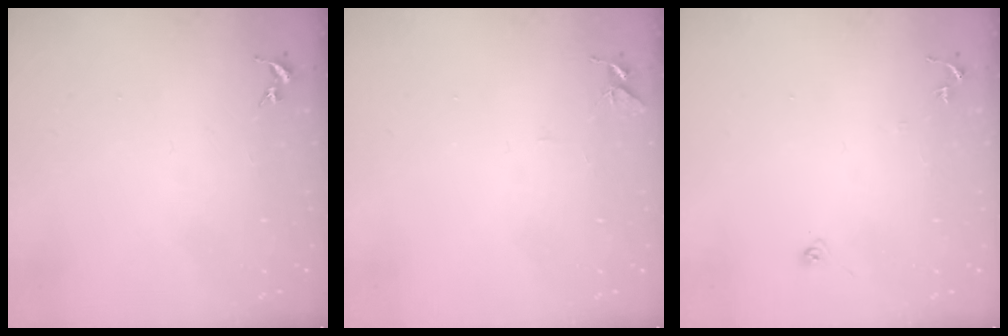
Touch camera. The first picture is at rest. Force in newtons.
{"total": 5.2, "press": 5.1, "slide": 0.4}
{"total": 6.2, "press": 6.1, "slide": 0.5}